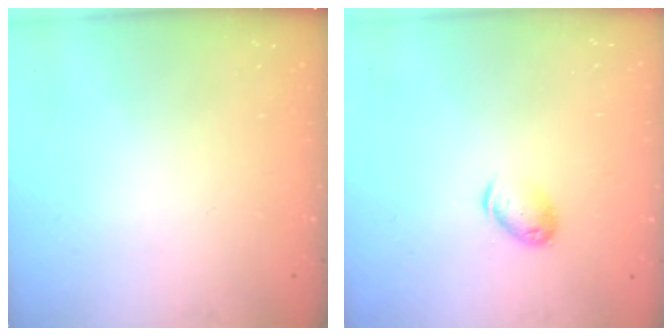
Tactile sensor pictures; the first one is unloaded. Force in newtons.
{"total": 6.2, "press": 6.1, "slide": 0.9}